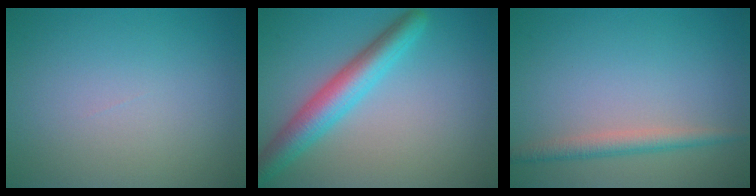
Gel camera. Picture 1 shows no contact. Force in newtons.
{"total": 4.9, "press": 4.9, "slide": 0.2}
{"total": 2.2, "press": 2.2, "slide": 0.0}